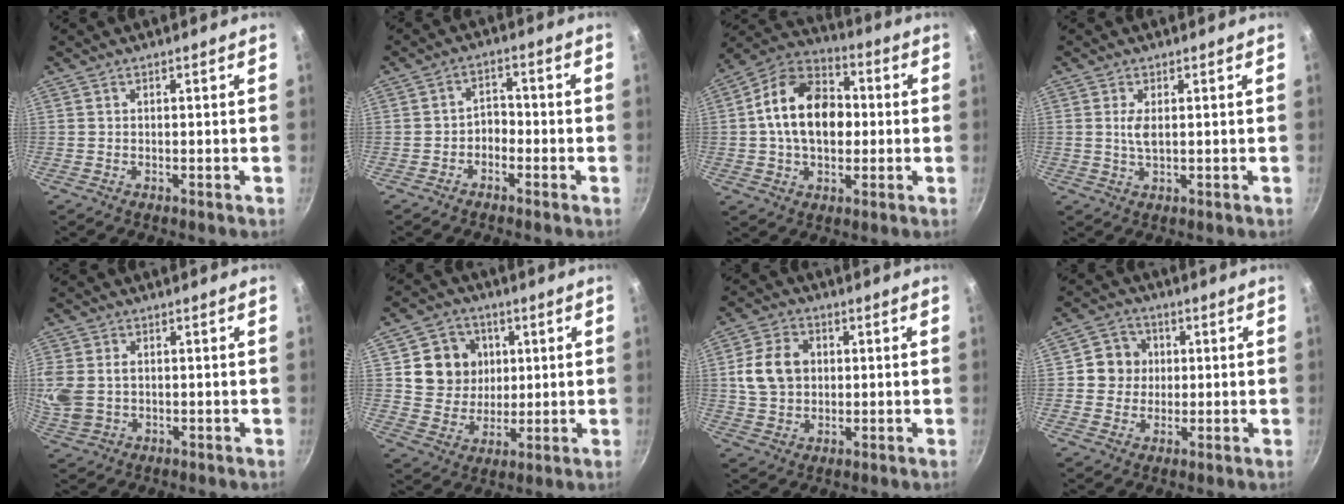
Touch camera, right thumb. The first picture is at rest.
{"total": 3.2, "force": [-1.7, 2.2, 1.6], "torque": [-0.008, 0.026, -0.033]}
{"total": 16.7, "force": [0.6, 11.5, 12.1], "torque": [-0.169, 0.027, -0.007]}
{"total": 2.9, "force": [0.5, 1.2, 2.6], "torque": [-0.049, -0.003, 0.011]}
{"total": 8.8, "force": [0.6, 6.6, 5.8], "torque": [-0.132, -0.001, 0.015]}
{"total": 11.4, "force": [2.7, 10.2, 4.1], "torque": [-0.039, -0.007, 0.048]}
{"total": 10.0, "force": [1.4, 7.8, 6.2], "torque": [-0.095, 0.008, 0.021]}
{"total": 6.8, "force": [0.9, 6.4, 2.0], "torque": [0.007, 0.007, 0.003]}